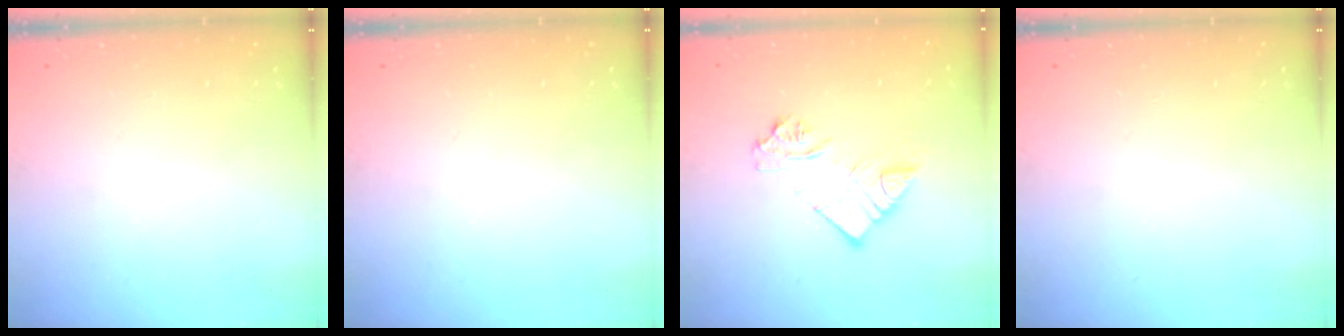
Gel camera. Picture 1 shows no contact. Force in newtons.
{"total": 0.0}
{"total": 11.1, "press": 11.0, "slide": 1.3}
{"total": 0.0}